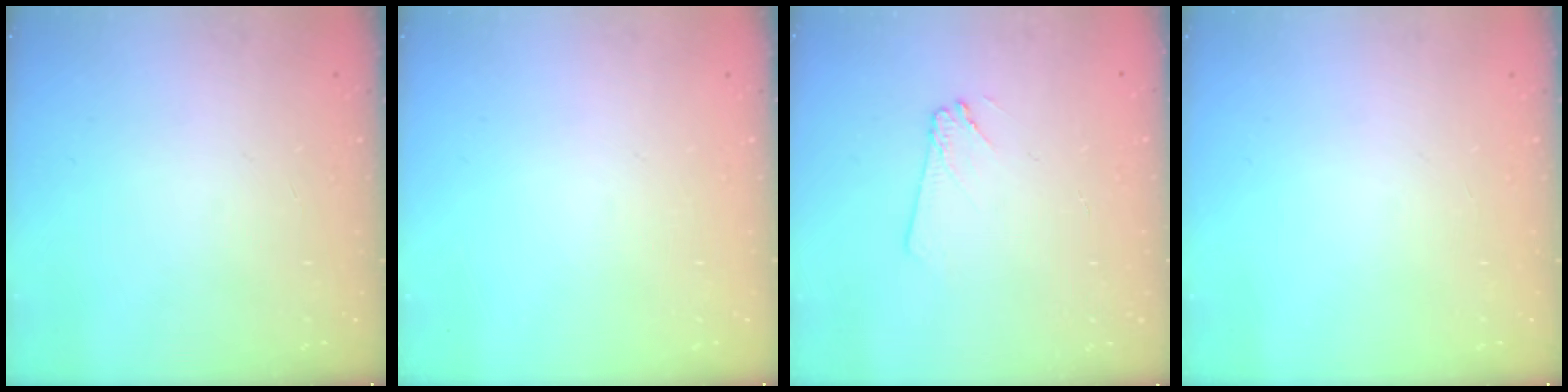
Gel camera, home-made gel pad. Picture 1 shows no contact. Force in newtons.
{"total": 0.0}
{"total": 3.0, "press": 3.0, "slide": 0.4}
{"total": 0.0}